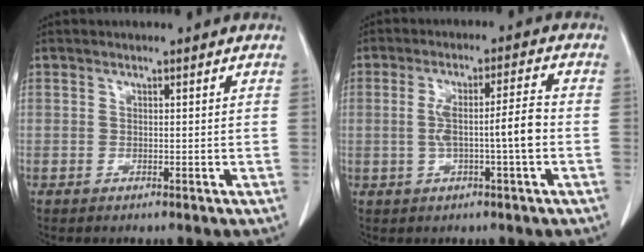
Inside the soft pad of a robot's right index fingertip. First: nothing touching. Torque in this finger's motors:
{"motor_torque": [1.17, -0.32, 0.54, 0.10]}